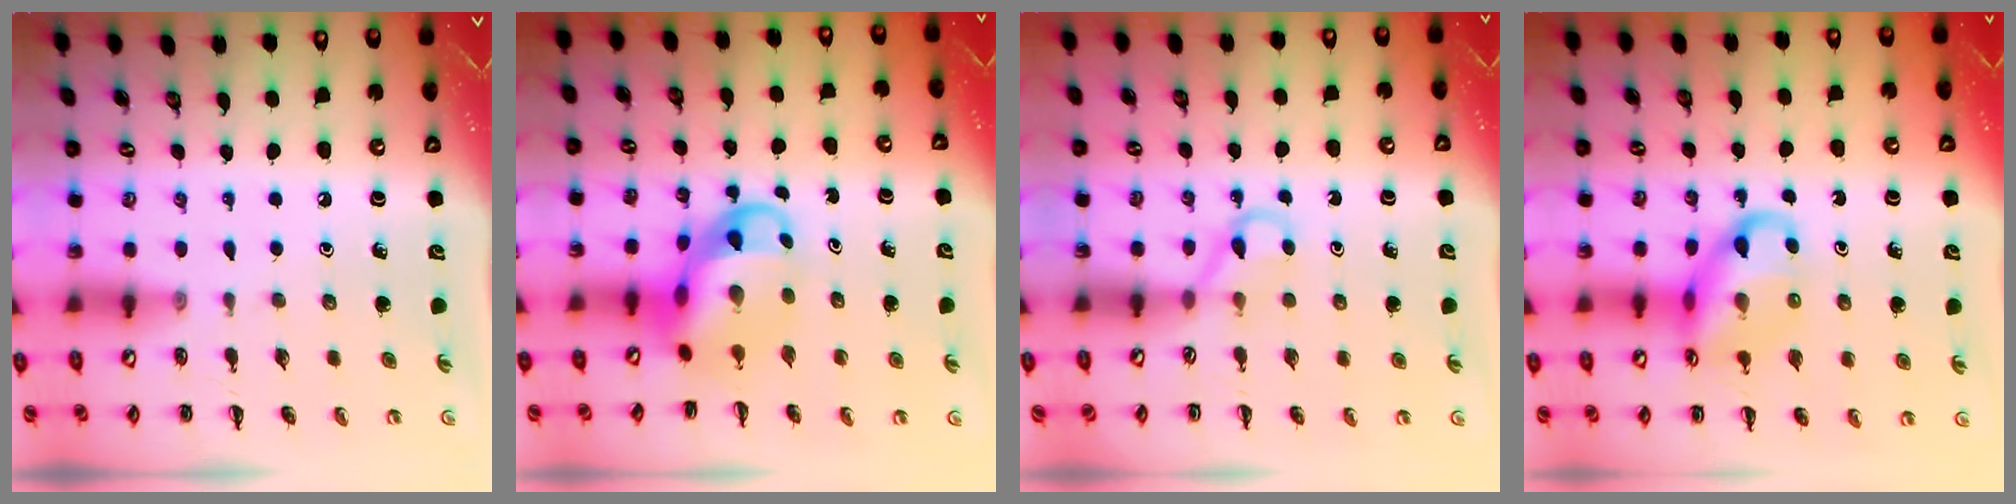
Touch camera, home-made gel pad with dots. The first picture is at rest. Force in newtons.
{"total": 6.7, "press": 6.4, "slide": 1.8}
{"total": 3.0, "press": 2.8, "slide": 1.1}
{"total": 14.2, "press": 14.0, "slide": 2.4}